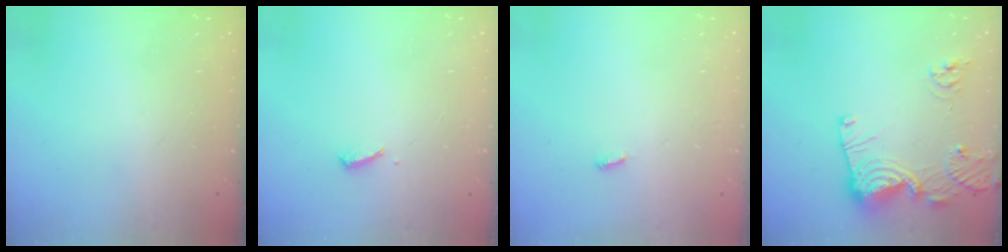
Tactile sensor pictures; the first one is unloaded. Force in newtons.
{"total": 7.1, "press": 7.0, "slide": 0.8}
{"total": 2.6, "press": 2.6, "slide": 0.2}
{"total": 15.3, "press": 15.2, "slide": 1.7}